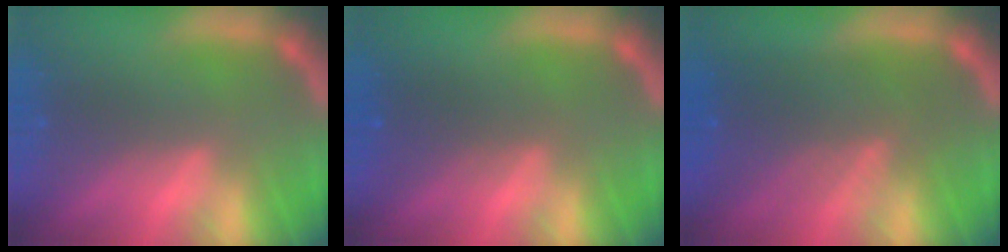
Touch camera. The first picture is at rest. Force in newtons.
{"total": 2.5}
{"total": 6.6}